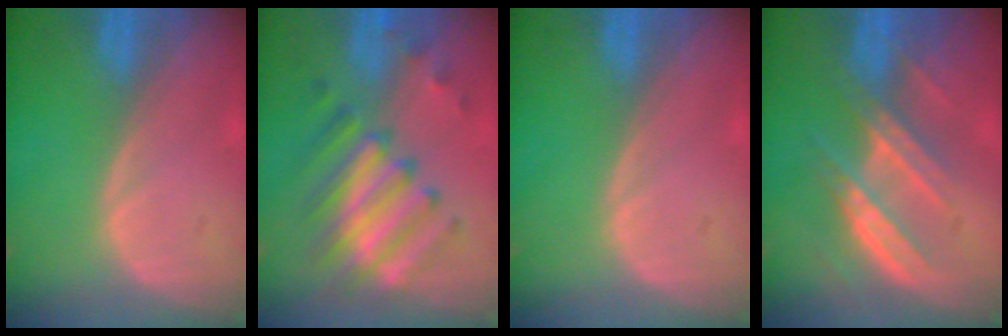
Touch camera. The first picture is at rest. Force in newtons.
{"total": 8.3, "press": 8.3, "slide": 0.7}
{"total": 0.0}
{"total": 7.0, "press": 6.9, "slide": 1.1}